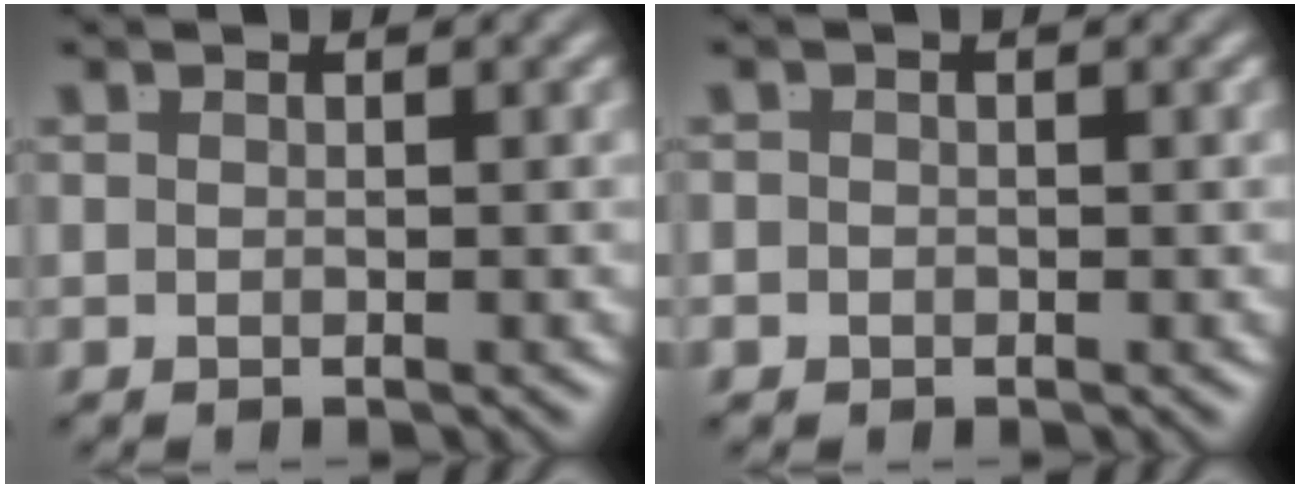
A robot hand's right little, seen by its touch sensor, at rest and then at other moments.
{"total": 1.2, "force": [-0.7, 1.0, 0.0], "torque": [-0.009, -0.011, -0.008]}